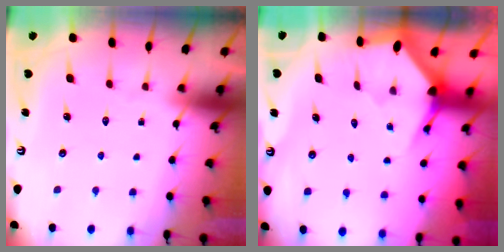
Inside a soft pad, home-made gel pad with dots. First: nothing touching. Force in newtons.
{"total": 2.9, "press": 2.9, "slide": 0.2}